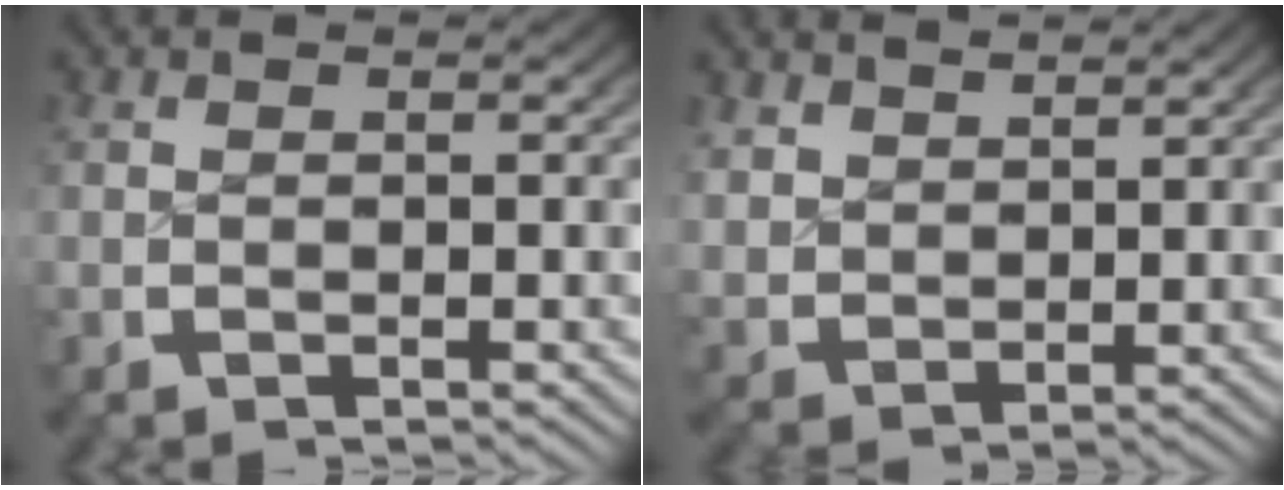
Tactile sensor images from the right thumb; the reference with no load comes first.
{"total": 2.9, "force": [2.3, 1.6, 0.8], "torque": [-0.020, -0.007, 0.056]}